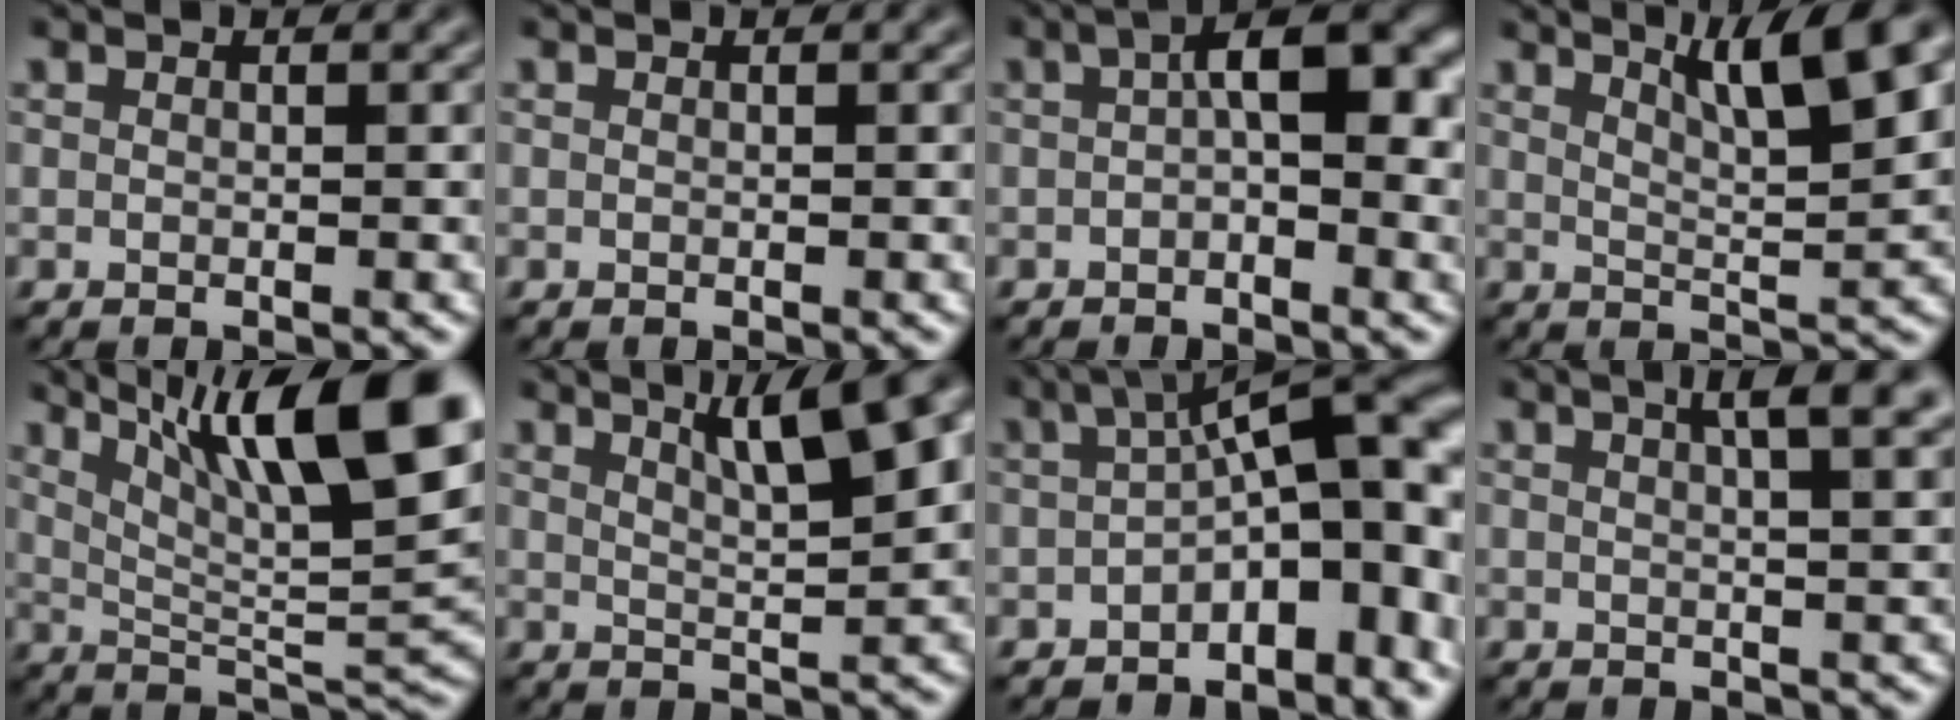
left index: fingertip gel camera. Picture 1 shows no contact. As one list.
[{"total": 0.0}, {"total": 7.1, "force": [0.8, 2.8, 6.5], "torque": [-0.089, 0.015, 0.003]}, {"total": 7.6, "force": [4.2, 1.6, 6.1], "torque": [-0.077, 0.012, 0.064]}, {"total": 13.5, "force": [6.8, 3.7, 11.1], "torque": [-0.163, 0.008, 0.117]}, {"total": 8.4, "force": [4.5, 2.2, 6.7], "torque": [-0.065, 0.031, 0.052]}, {"total": 11.0, "force": [-0.9, 4.3, 10.1], "torque": [-0.130, 0.022, -0.027]}, {"total": 6.6, "force": [3.3, 2.5, 5.2], "torque": [-0.033, 0.037, 0.015]}]